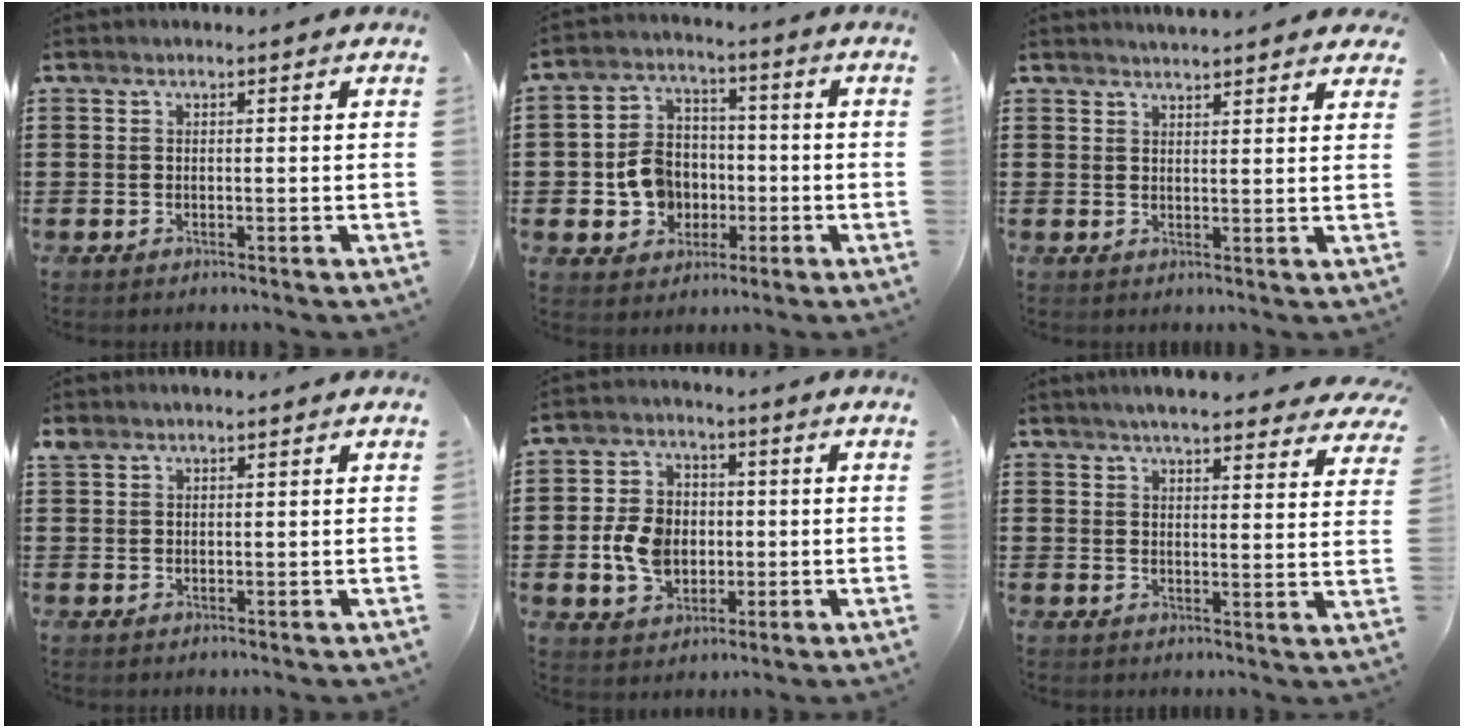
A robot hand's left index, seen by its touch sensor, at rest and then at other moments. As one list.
[{"total": 8.0, "force": [-1.4, 7.1, 3.5], "torque": [-0.100, 0.020, -0.025]}, {"total": 2.2, "force": [2.2, 0.0, 0.1], "torque": [-0.009, -0.004, 0.042]}, {"total": 1.3, "force": [1.1, 0.6, 0.4], "torque": [-0.011, 0.001, 0.022]}, {"total": 7.9, "force": [-0.8, 6.2, 4.8], "torque": [-0.110, 0.009, -0.018]}, {"total": 5.1, "force": [4.8, 0.2, 1.7], "torque": [-0.043, -0.018, 0.085]}]